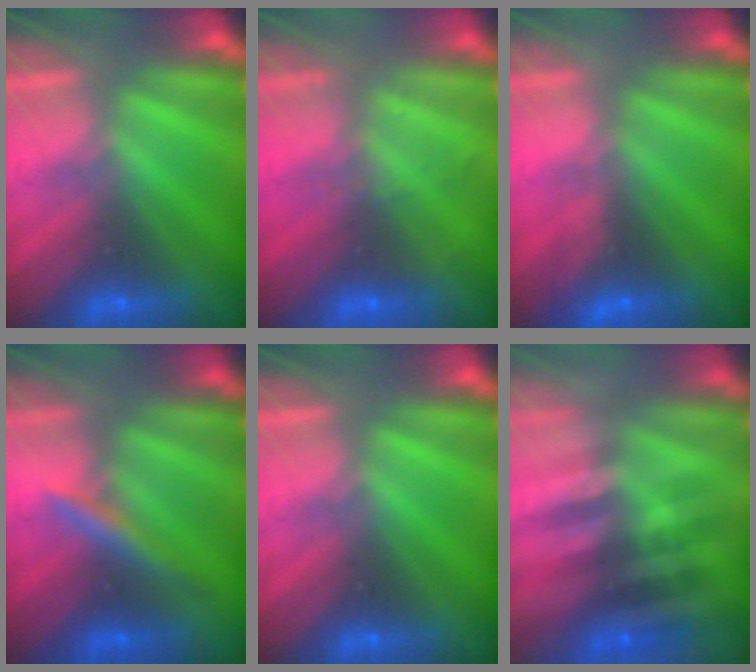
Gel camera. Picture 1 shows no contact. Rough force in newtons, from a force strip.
{"total": 1.9}
{"total": 3.4}
{"total": 2.9}
{"total": 0.0}
{"total": 2.4}